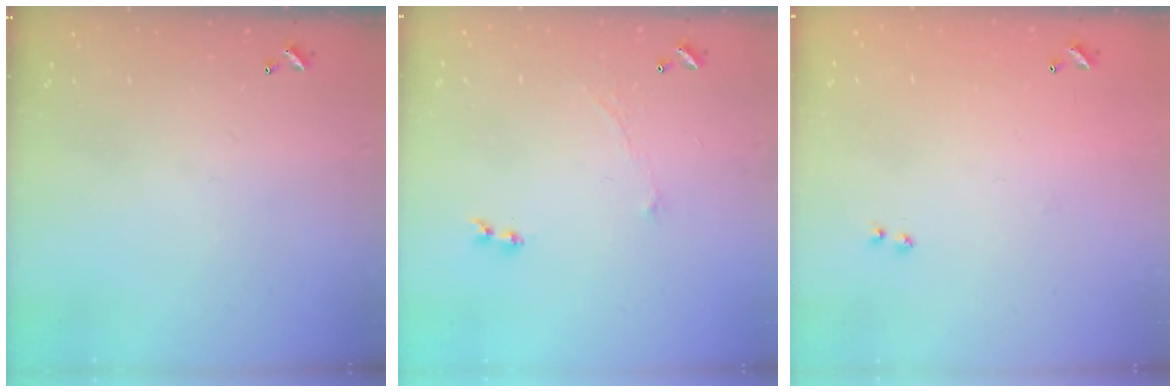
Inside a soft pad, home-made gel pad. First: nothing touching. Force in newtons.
{"total": 1.2, "press": 0.7, "slide": 1.0}
{"total": 8.9, "press": 8.9, "slide": 0.4}